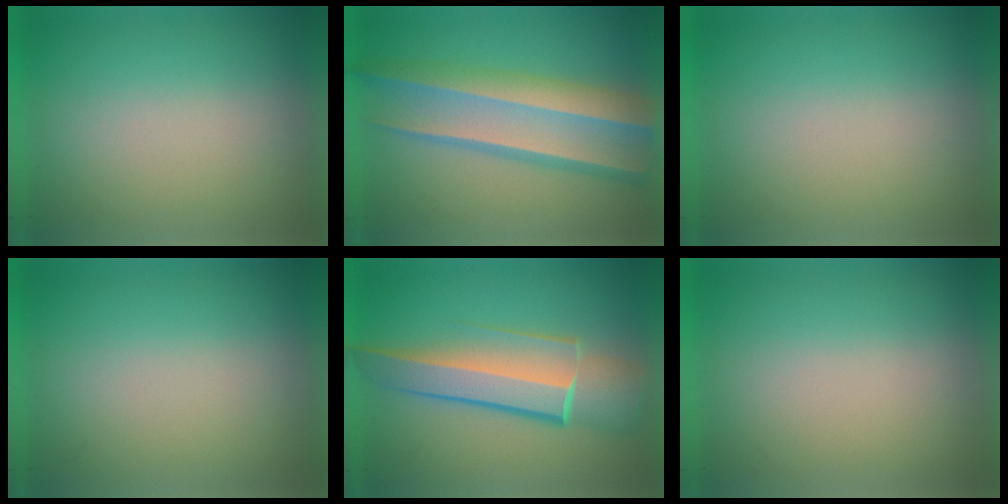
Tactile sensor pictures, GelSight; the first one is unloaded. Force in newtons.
{"total": 6.6}
{"total": 0.0}
{"total": 0.0}
{"total": 6.2}
{"total": 0.0}